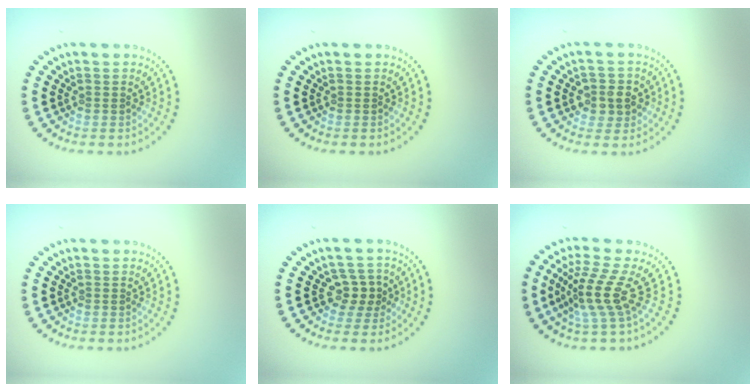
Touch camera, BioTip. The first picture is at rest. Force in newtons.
{"total": 0.0}
{"total": 2.2, "press": 2.1, "slide": 0.6}
{"total": 0.0}
{"total": 2.2, "press": 2.0, "slide": 1.1}
{"total": 3.9, "press": 2.8, "slide": 2.8}